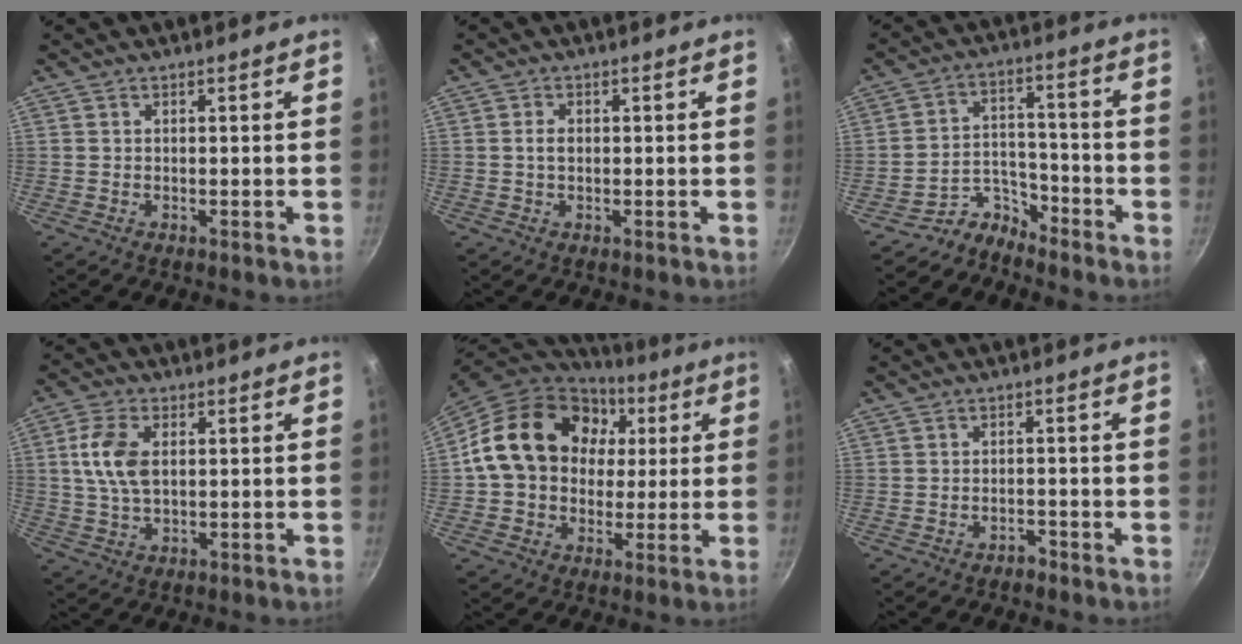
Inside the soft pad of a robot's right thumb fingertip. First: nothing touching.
{"total": 1.9, "force": [0.1, 1.3, 1.4], "torque": [-0.021, 0.005, 0.001]}
{"total": 6.3, "force": [-5.7, 2.5, 0.2], "torque": [0.016, 0.064, -0.117]}
{"total": 8.3, "force": [1.5, 4.8, 6.7], "torque": [-0.128, 0.005, 0.028]}
{"total": 21.0, "force": [4.0, 17.0, 11.8], "torque": [-0.184, 0.028, 0.066]}
{"total": 1.4, "force": [-1.3, 0.4, 0.2], "torque": [0.006, 0.019, -0.015]}